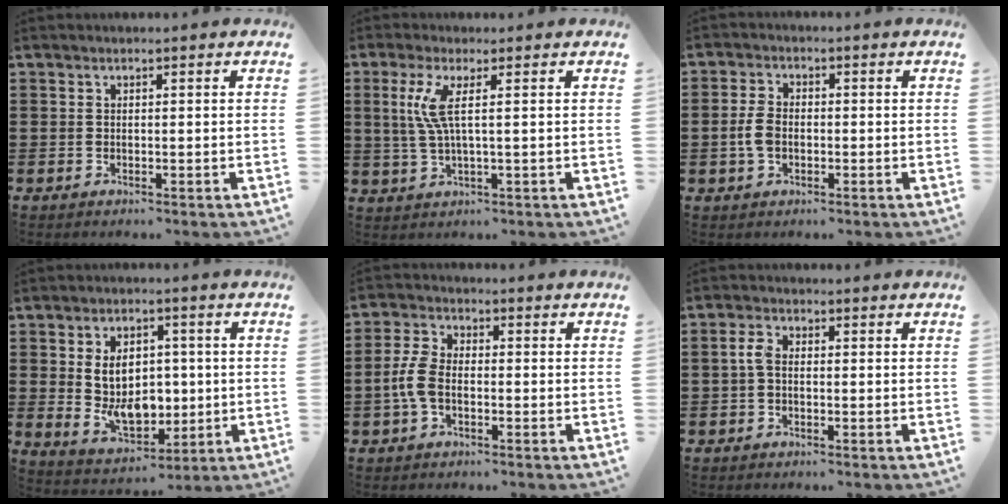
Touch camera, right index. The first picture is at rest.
{"total": 4.9, "force": [1.0, -0.3, 4.8], "torque": [-0.112, -0.015, 0.011]}
{"total": 3.3, "force": [-0.6, 1.7, 2.7], "torque": [-0.068, -0.005, -0.014]}
{"total": 8.1, "force": [0.2, 5.6, 5.8], "torque": [-0.105, -0.004, -0.001]}
{"total": 4.6, "force": [-1.3, 2.2, 3.8], "torque": [-0.096, -0.006, -0.030]}
{"total": 2.3, "force": [-0.2, 0.9, 2.0], "torque": [-0.051, -0.002, -0.009]}